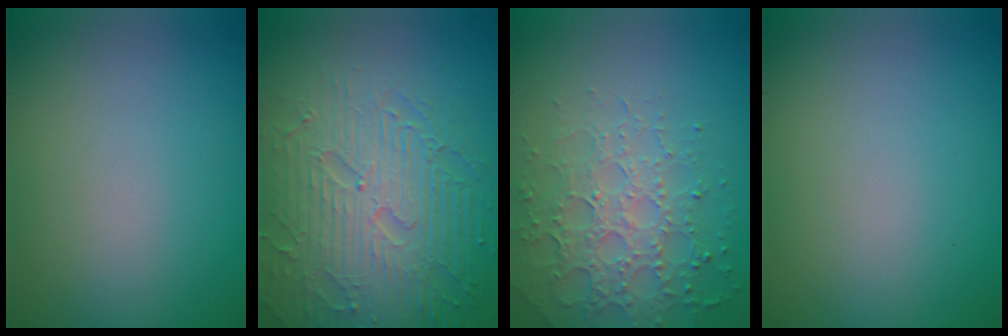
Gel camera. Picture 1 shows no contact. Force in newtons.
{"total": 8.7, "press": 6.2, "slide": 6.1}
{"total": 3.9, "press": 3.9, "slide": 0.6}
{"total": 0.0}